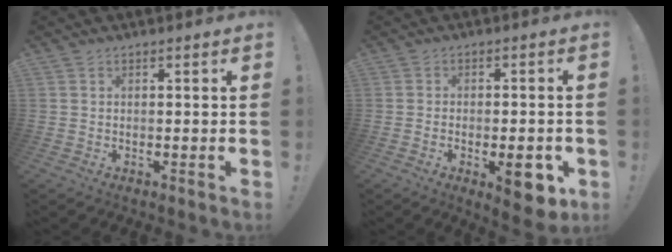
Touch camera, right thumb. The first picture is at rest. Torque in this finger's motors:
{"motor_torque": [0.05, 0.10, -0.02, 0.18, -0.10]}